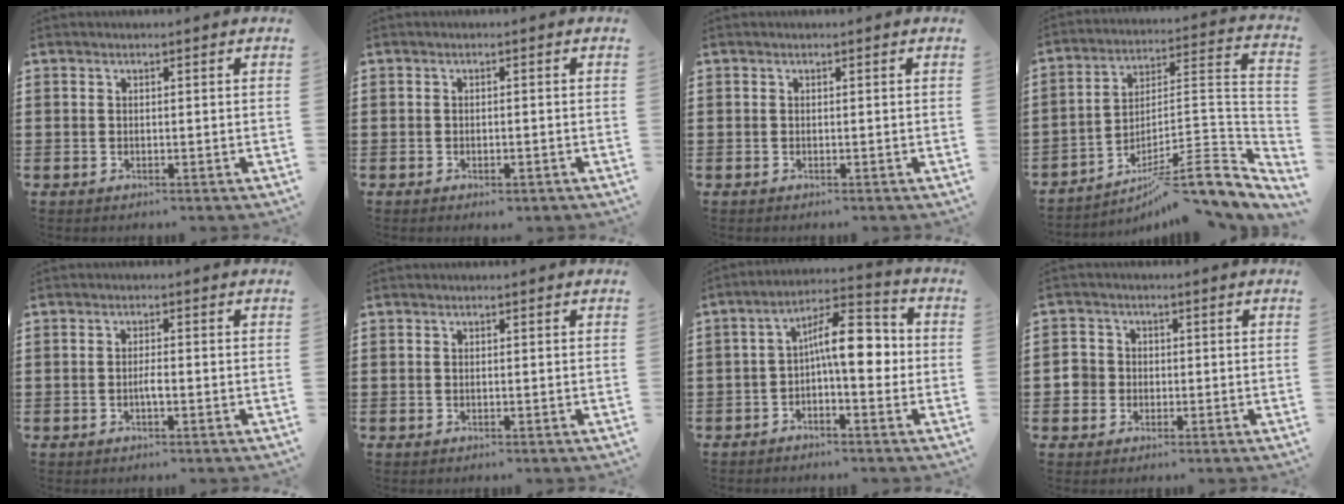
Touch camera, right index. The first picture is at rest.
{"total": 0.9, "force": [-0.8, 0.2, 0.5], "torque": [-0.013, -0.004, -0.014]}
{"total": 0.0}
{"total": 8.9, "force": [-5.9, 1.3, 6.5], "torque": [-0.093, -0.009, -0.122]}
{"total": 1.7, "force": [-0.6, 0.4, 1.6], "torque": [-0.030, 0.000, -0.010]}
{"total": 0.0}
{"total": 9.1, "force": [-0.4, 3.2, 8.5], "torque": [-0.139, 0.011, -0.012]}
{"total": 3.0, "force": [-0.8, 2.8, 0.8], "torque": [-0.033, 0.005, -0.021]}